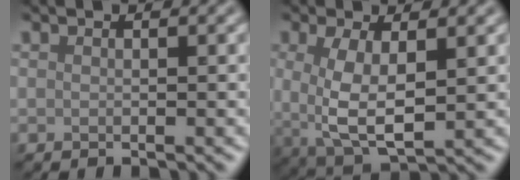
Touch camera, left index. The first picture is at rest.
{"total": 5.6, "force": [0.5, 2.4, 5.0], "torque": [-0.107, -0.006, 0.014]}